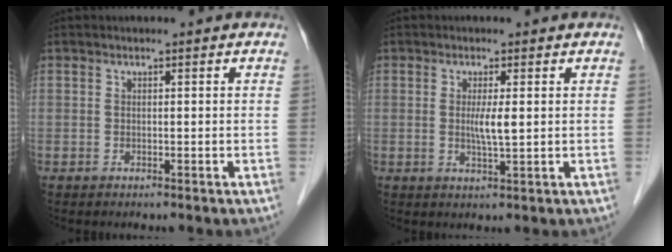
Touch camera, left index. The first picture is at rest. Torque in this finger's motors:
{"motor_torque": [0.90, 0.50, 0.12, 0.07]}